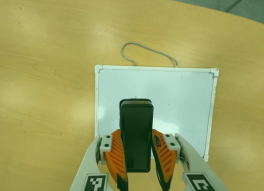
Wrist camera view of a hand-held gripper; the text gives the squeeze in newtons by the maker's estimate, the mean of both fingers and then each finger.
{"total": 9.0, "left": 6.7, "right": 11.3}